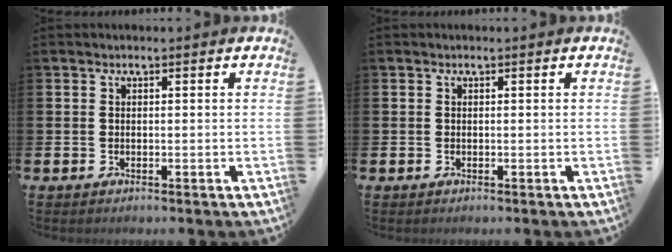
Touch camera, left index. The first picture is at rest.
{"total": 0.0}